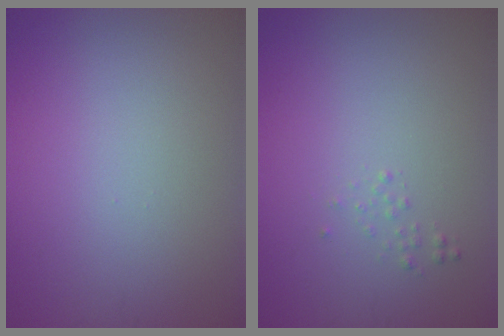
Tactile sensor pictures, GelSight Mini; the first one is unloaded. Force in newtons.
{"total": 0.6, "press": 0.6, "slide": 0.1}